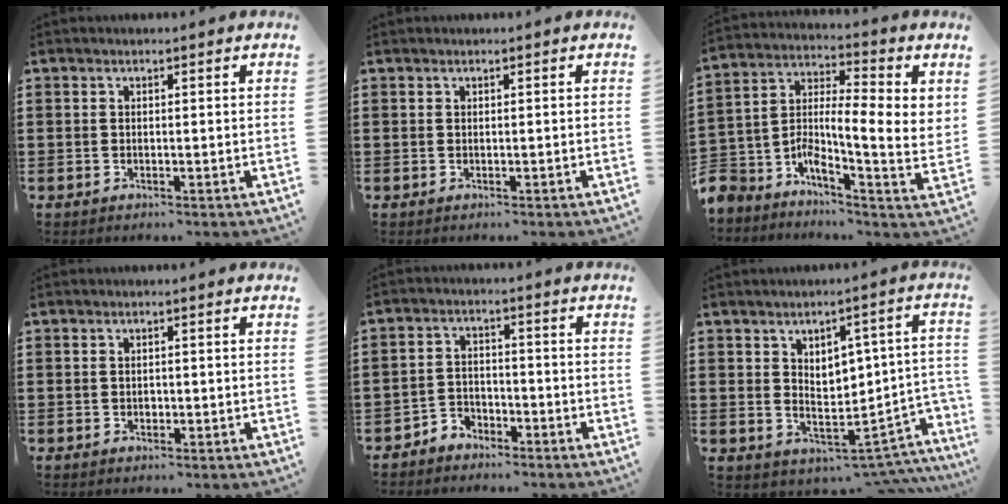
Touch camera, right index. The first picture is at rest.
{"total": 0.0}
{"total": 4.9, "force": [-0.7, 1.3, 4.7], "torque": [-0.108, -0.041, -0.022]}
{"total": 0.8, "force": [-0.1, 0.6, 0.5], "torque": [-0.012, 0.003, -0.002]}
{"total": 3.1, "force": [-2.8, 1.3, 0.1], "torque": [-0.011, 0.003, -0.061]}
{"total": 3.3, "force": [2.0, 2.6, 0.7], "torque": [-0.033, -0.029, 0.032]}